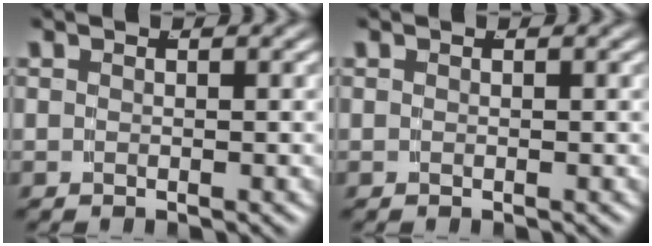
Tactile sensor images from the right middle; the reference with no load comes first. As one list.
[{"total": 0.0}]